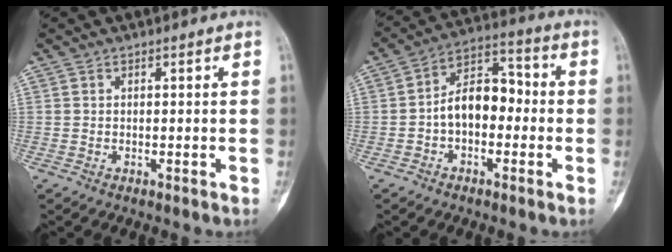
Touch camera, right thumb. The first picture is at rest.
{"total": 10.2, "force": [-1.5, 6.6, 7.6], "torque": [-0.100, 0.043, -0.040]}